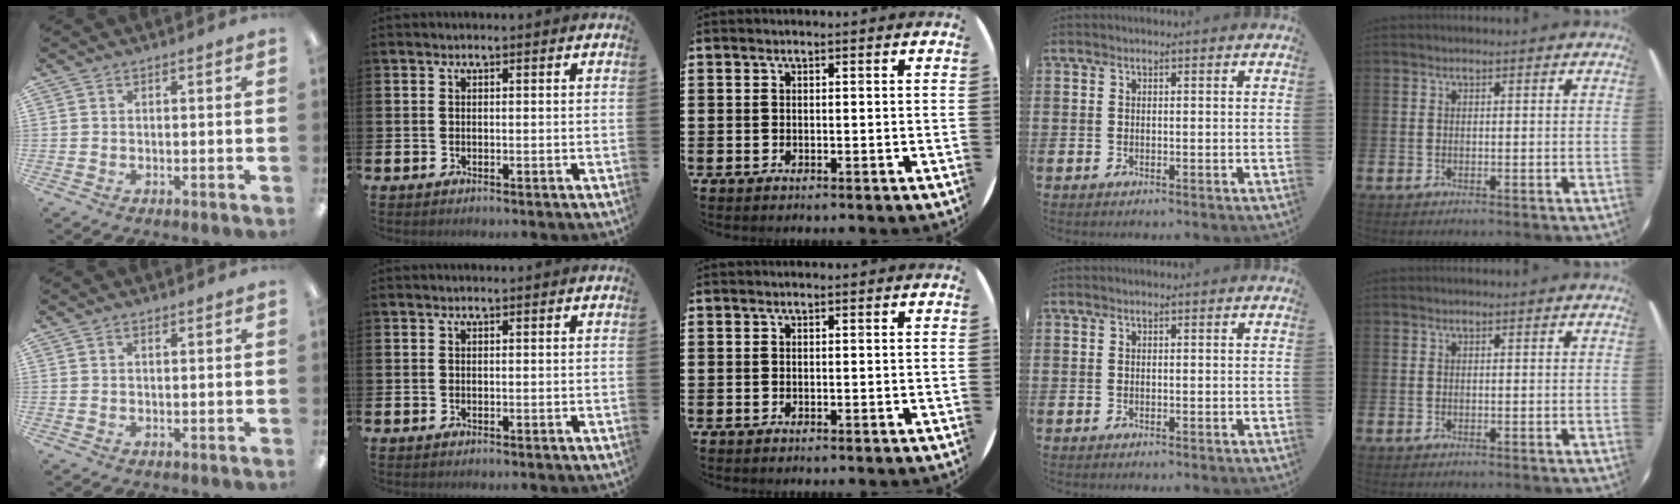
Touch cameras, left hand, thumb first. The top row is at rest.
{"thumb": {"total": 0.5, "force": [0.4, 0.2, 0.3], "torque": [0.000, -0.002, 0.005]}}